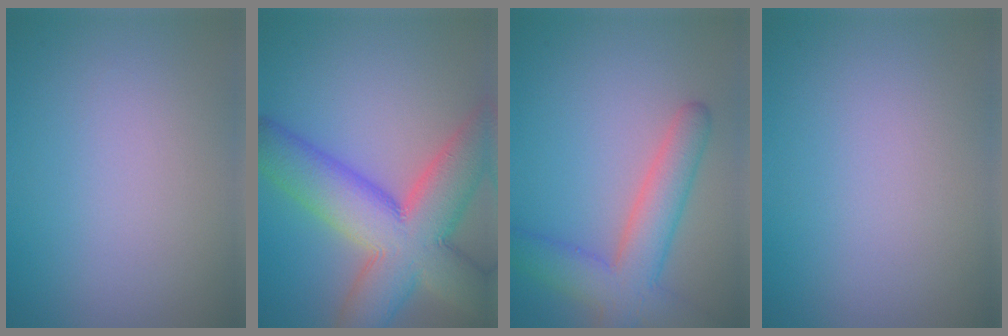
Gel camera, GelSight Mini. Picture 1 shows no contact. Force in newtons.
{"total": 11.6, "press": 11.6, "slide": 0.8}
{"total": 6.1, "press": 6.0, "slide": 0.3}
{"total": 0.0}